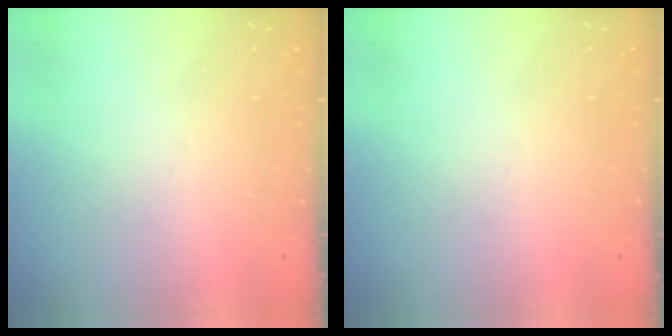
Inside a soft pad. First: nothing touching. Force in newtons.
{"total": 0.0}